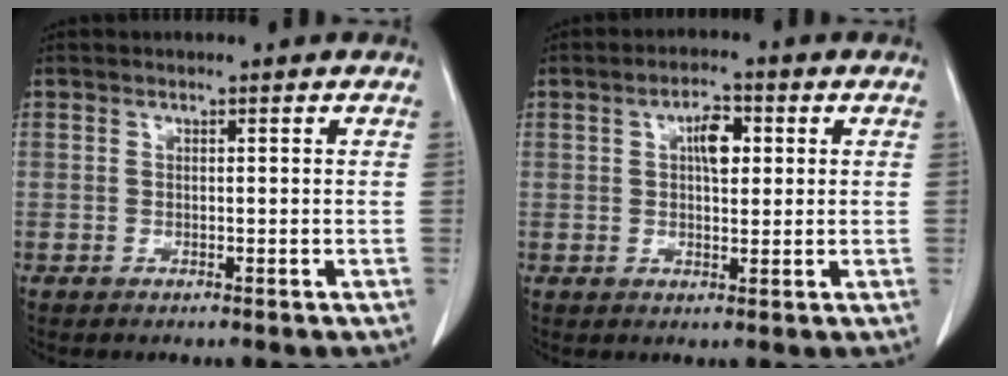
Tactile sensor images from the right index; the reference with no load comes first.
{"total": 4.4, "force": [1.1, 1.9, 3.8], "torque": [-0.062, 0.008, 0.017]}